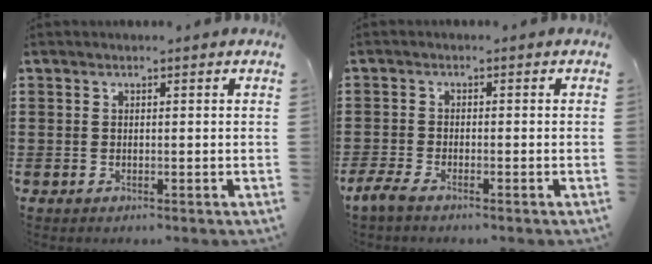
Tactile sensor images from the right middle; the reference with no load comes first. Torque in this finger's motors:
{"motor_torque": [1.91, 0.23, 0.23, 0.06]}